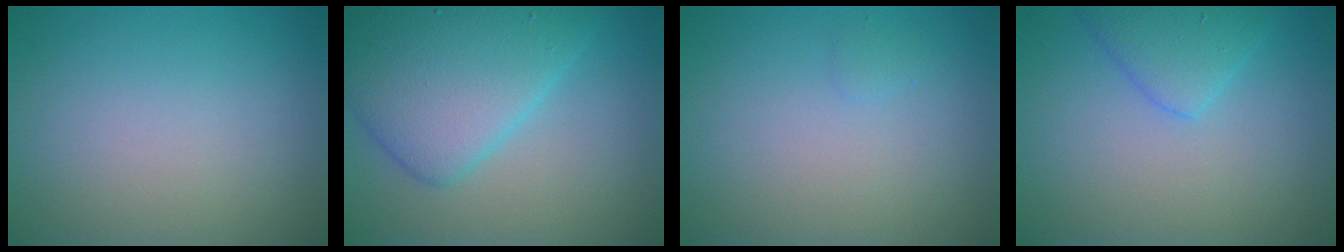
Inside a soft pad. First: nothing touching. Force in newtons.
{"total": 7.6, "press": 7.6, "slide": 0.1}
{"total": 0.5, "press": 0.5, "slide": 0.1}
{"total": 2.8, "press": 2.8, "slide": 0.2}